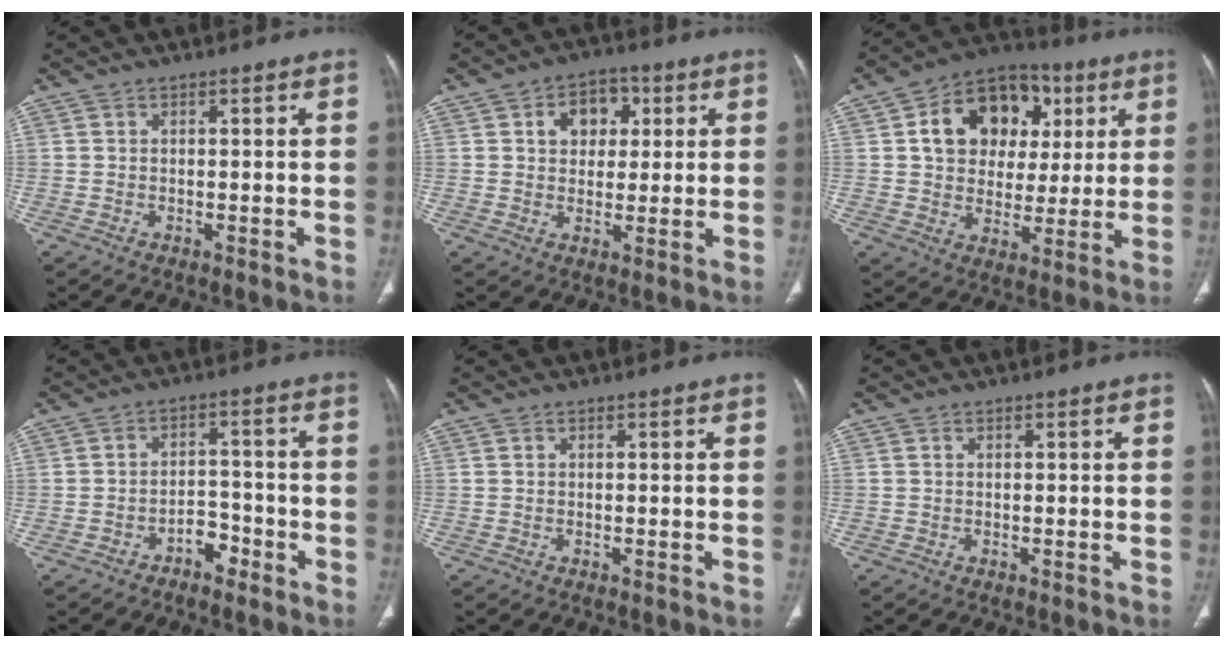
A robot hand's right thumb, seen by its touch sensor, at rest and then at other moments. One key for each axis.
{"total": 7.8, "fx": 2.4, "fy": 6.0, "fz": 4.3, "tx": -0.024, "ty": 0.001, "tz": 0.031}
{"total": 17.5, "fx": 5.2, "fy": 13.4, "fz": 10.0, "tx": -0.117, "ty": 0.010, "tz": 0.082}
{"total": 4.4, "fx": -2.8, "fy": 2.6, "fz": 2.0, "tx": -0.010, "ty": 0.031, "tz": -0.046}
{"total": 0.0}
{"total": 0.0}